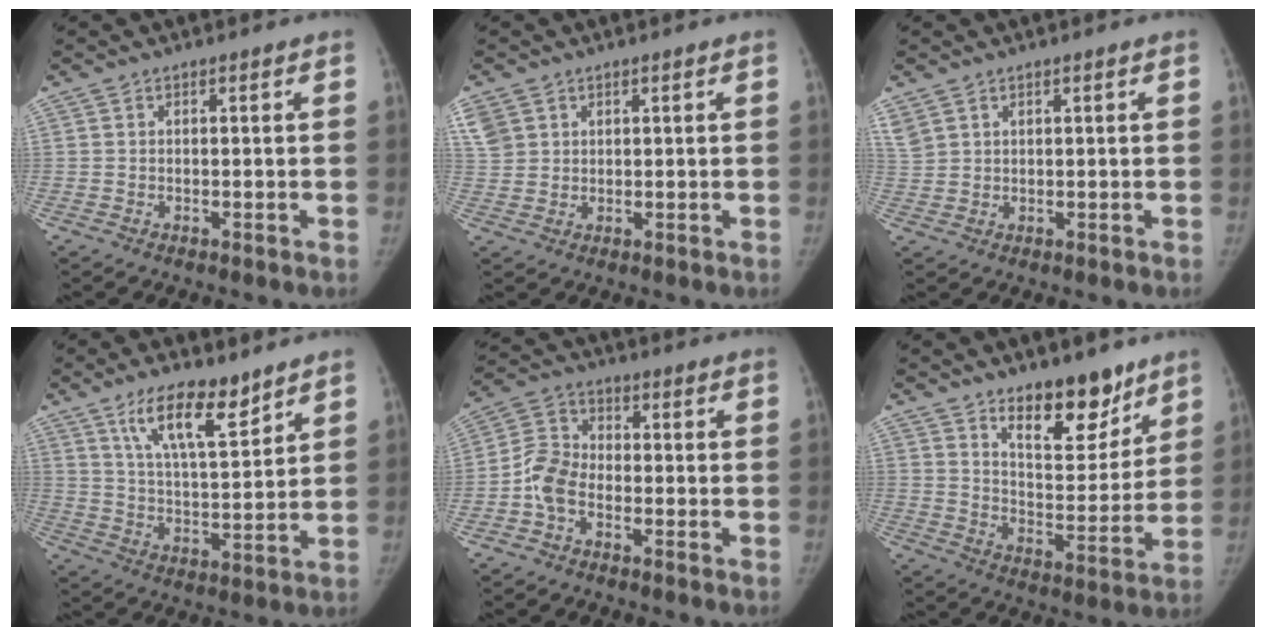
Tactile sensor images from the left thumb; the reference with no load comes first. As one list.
[{"total": 7.9, "force": [3.7, 6.2, 3.1], "torque": [-0.084, 0.007, 0.083]}, {"total": 4.2, "force": [2.8, 2.5, 1.7], "torque": [-0.045, 0.003, 0.070]}, {"total": 11.9, "force": [8.0, 3.7, 8.0], "torque": [-0.118, -0.050, 0.145]}, {"total": 6.6, "force": [-2.6, 4.3, 4.3], "torque": [-0.077, 0.020, -0.063]}, {"total": 14.0, "force": [9.9, 6.0, 7.8], "torque": [-0.069, -0.078, 0.163]}]